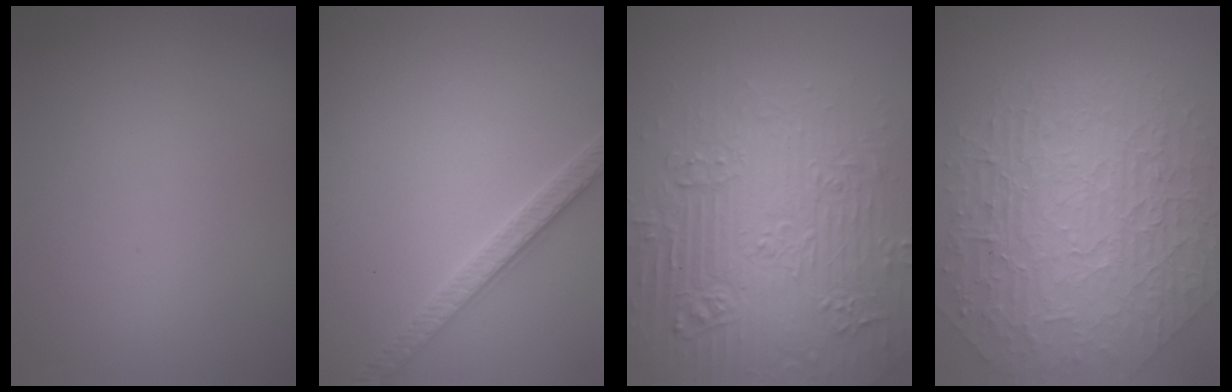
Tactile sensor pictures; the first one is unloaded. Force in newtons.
{"total": 2.6, "press": 2.5, "slide": 0.5}
{"total": 7.8, "press": 7.6, "slide": 1.8}
{"total": 9.8, "press": 6.8, "slide": 7.0}